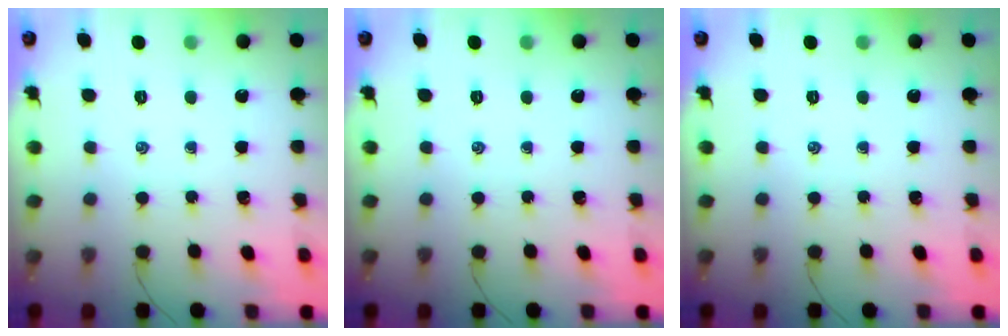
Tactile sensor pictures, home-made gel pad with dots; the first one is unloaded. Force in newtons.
{"total": 0.0}
{"total": 0.0}